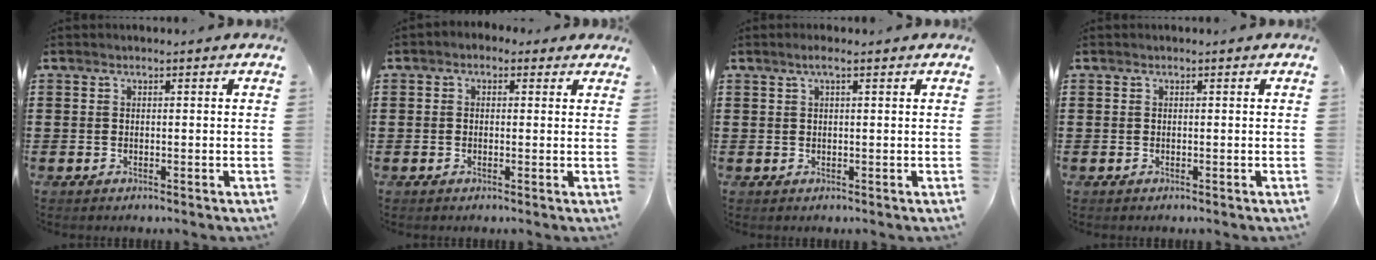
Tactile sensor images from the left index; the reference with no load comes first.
{"total": 1.2, "force": [0.0, 1.1, 0.5], "torque": [-0.014, 0.007, -0.003]}
{"total": 1.6, "force": [0.8, 0.2, 1.4], "torque": [-0.028, 0.002, 0.014]}
{"total": 0.0}